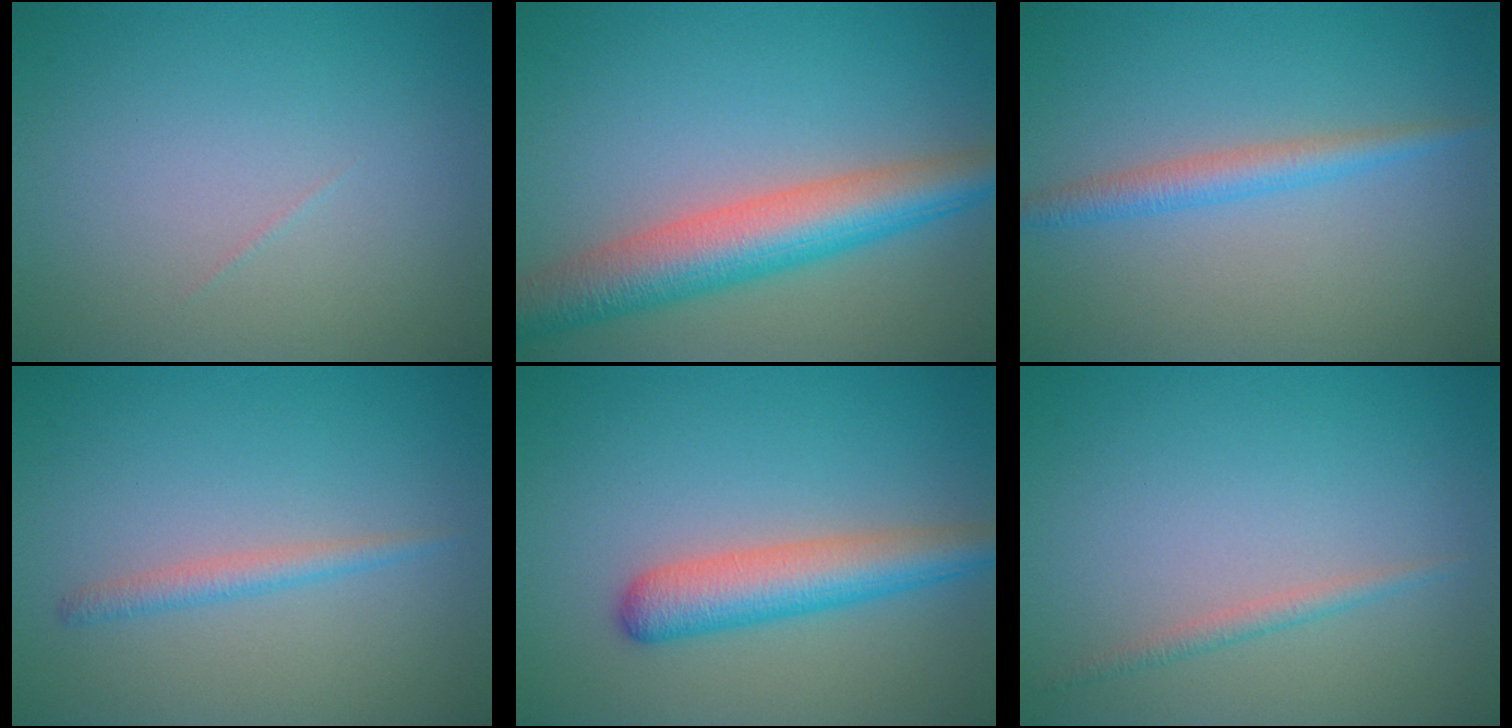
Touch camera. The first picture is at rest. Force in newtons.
{"total": 7.3, "press": 7.3, "slide": 0.3}
{"total": 2.3, "press": 2.3, "slide": 0.1}
{"total": 1.5, "press": 1.5, "slide": 0.1}
{"total": 4.7, "press": 4.7, "slide": 0.3}
{"total": 1.2, "press": 1.2, "slide": 0.0}